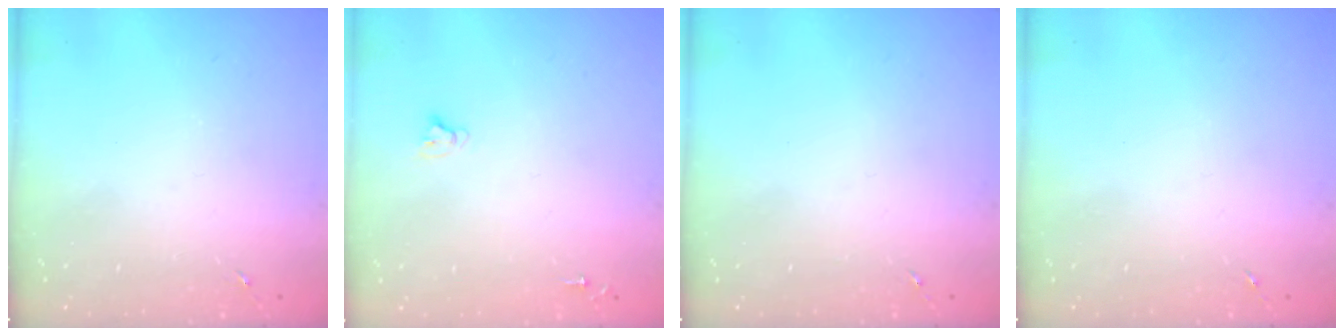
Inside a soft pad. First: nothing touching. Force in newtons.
{"total": 2.7, "press": 2.7, "slide": 0.2}
{"total": 0.0}
{"total": 0.0}